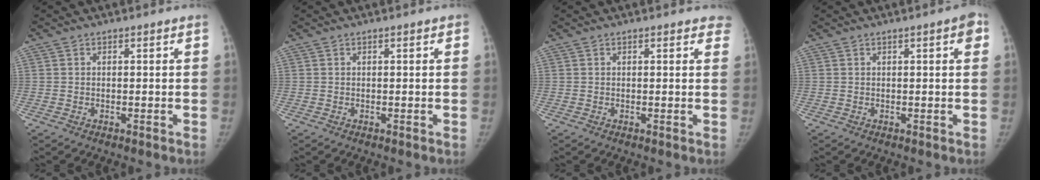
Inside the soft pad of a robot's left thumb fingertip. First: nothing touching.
{"total": 0.0}
{"total": 2.4, "force": [1.9, 1.2, 0.6], "torque": [0.026, -0.004, 0.005]}
{"total": 2.6, "force": [0.9, 0.7, 2.3], "torque": [-0.022, 0.003, 0.007]}